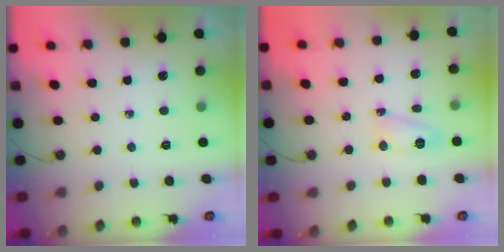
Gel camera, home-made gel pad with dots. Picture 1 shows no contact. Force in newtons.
{"total": 6.2, "press": 6.2, "slide": 0.5}